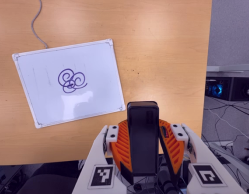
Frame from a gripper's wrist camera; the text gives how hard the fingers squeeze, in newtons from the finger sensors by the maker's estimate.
{"total": 6.6, "left": 5.4, "right": 7.8}